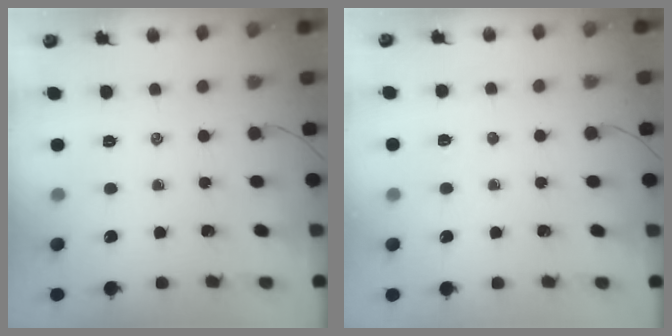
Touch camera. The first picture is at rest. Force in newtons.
{"total": 2.6, "press": 2.5, "slide": 0.8}